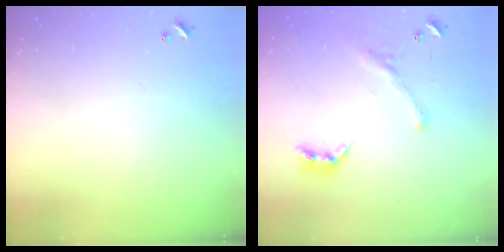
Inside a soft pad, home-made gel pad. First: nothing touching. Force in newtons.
{"total": 1.8, "press": 1.2, "slide": 1.3}